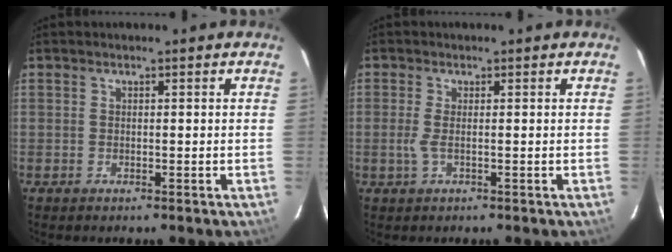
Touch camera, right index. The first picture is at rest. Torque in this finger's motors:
{"motor_torque": [-0.10, 0.12, 0.00, 0.00]}